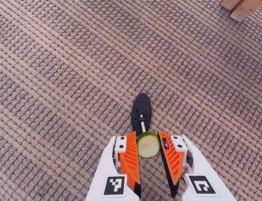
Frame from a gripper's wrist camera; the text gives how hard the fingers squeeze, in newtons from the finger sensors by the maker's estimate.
{"total": 9.9, "left": 10.5, "right": 9.4}